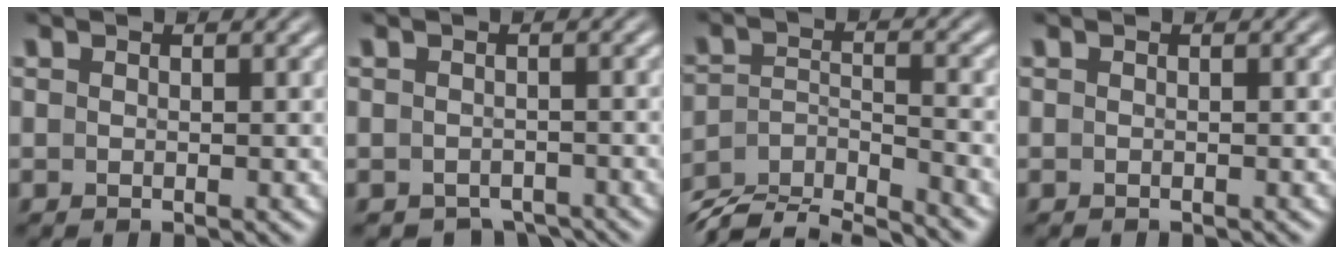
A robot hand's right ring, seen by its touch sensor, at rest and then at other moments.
{"total": 4.8, "force": [-4.2, 2.0, 1.1], "torque": [-0.008, -0.020, -0.058]}
{"total": 6.8, "force": [-4.5, 3.5, 3.7], "torque": [-0.069, -0.031, -0.069]}
{"total": 0.5, "force": [-0.5, -0.1, 0.0], "torque": [-0.004, -0.004, -0.007]}